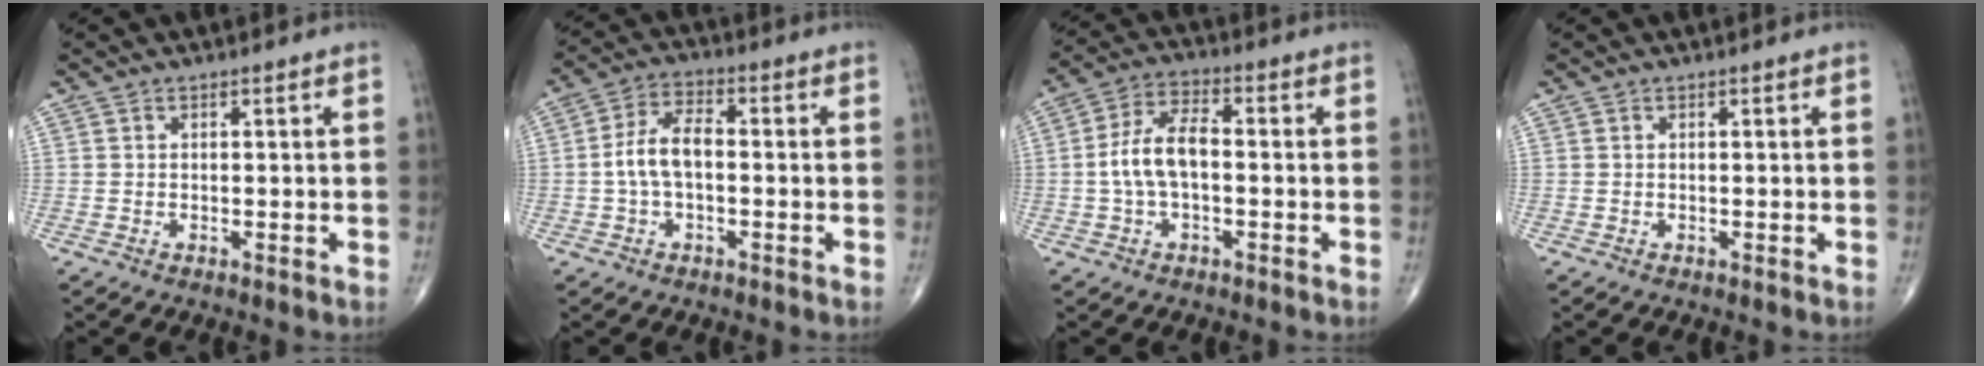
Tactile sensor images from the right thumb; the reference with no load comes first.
{"total": 7.3, "force": [-0.7, 3.8, 6.2], "torque": [-0.123, 0.025, -0.020]}
{"total": 8.5, "force": [-0.8, 4.3, 7.3], "torque": [-0.149, 0.028, -0.022]}
{"total": 0.0}